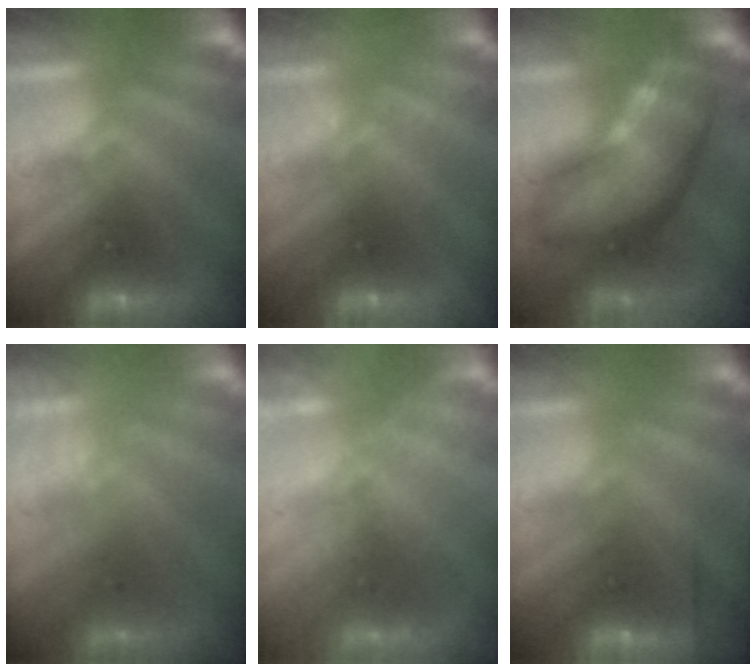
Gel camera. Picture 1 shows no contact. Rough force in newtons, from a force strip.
{"total": 2.0}
{"total": 7.2}
{"total": 2.3}
{"total": 2.4}
{"total": 2.4}